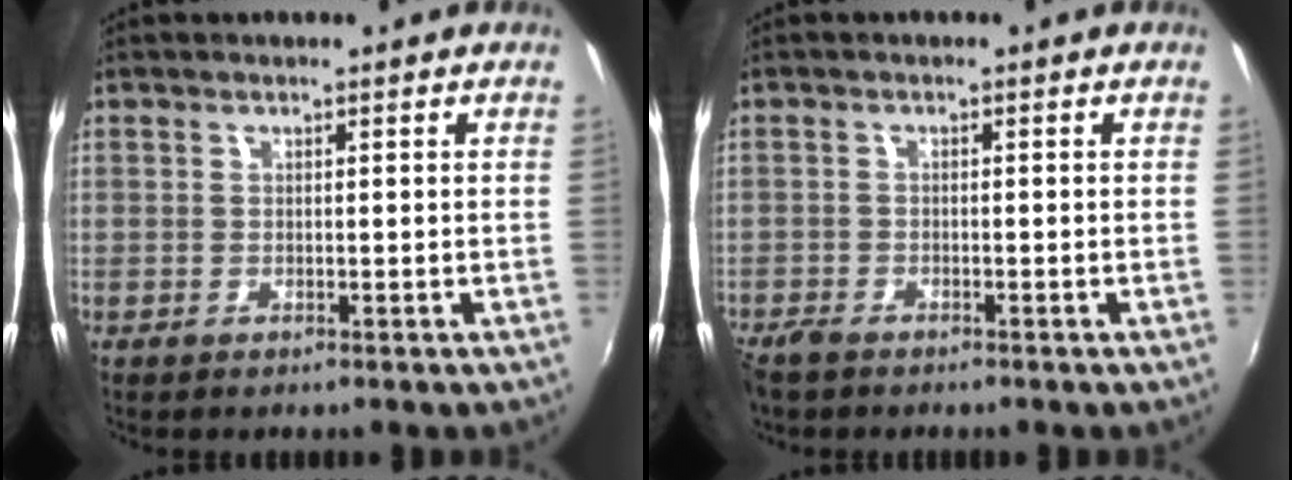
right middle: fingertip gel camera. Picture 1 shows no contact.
{"total": 2.7, "force": [-2.4, 1.0, 0.9], "torque": [-0.029, -0.010, -0.050]}